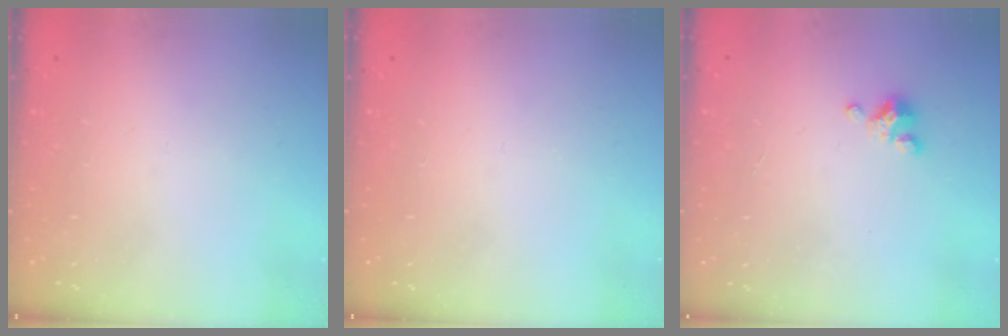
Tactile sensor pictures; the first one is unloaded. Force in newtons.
{"total": 0.0}
{"total": 3.4, "press": 3.4, "slide": 0.2}